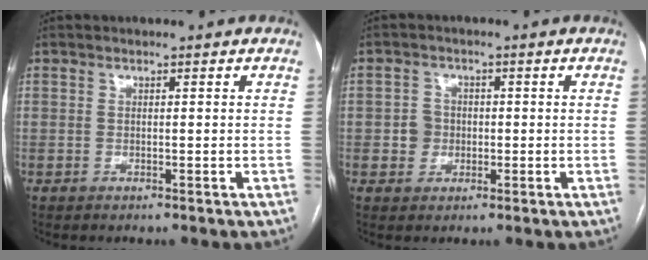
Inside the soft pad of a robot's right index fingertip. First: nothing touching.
{"total": 3.1, "force": [-0.4, 3.0, 0.8], "torque": [-0.008, 0.011, -0.003]}